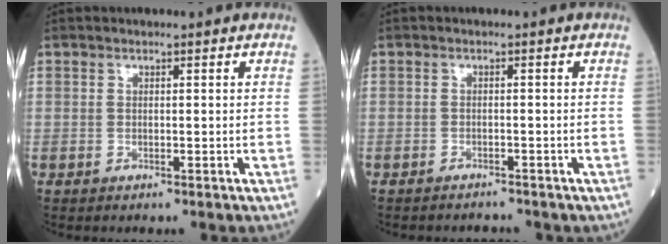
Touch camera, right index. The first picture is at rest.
{"total": 5.3, "force": [-4.6, 2.2, 1.6], "torque": [-0.033, 0.002, -0.052]}